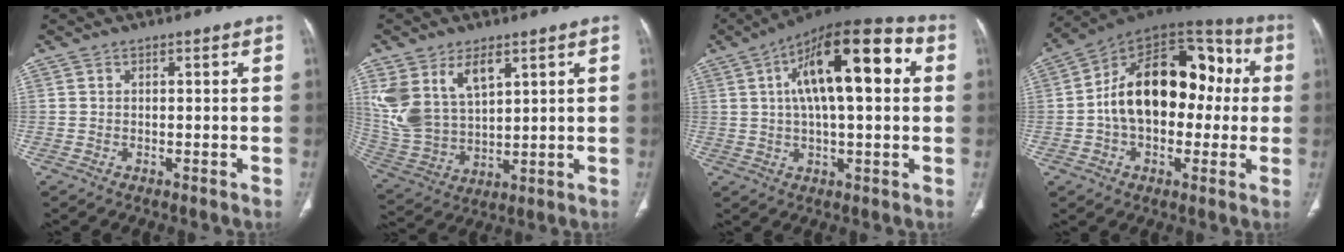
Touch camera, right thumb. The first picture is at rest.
{"total": 13.9, "force": [6.5, 8.0, 9.4], "torque": [-0.179, -0.017, 0.151]}
{"total": 19.9, "force": [4.7, 7.4, 17.9], "torque": [-0.263, 0.026, 0.064]}
{"total": 22.5, "force": [0.9, 14.3, 17.3], "torque": [-0.245, 0.051, 0.007]}